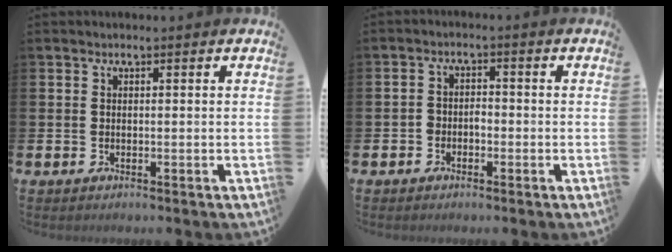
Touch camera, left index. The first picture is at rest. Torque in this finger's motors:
{"motor_torque": [0.01, 0.07, -0.01, 0.01]}